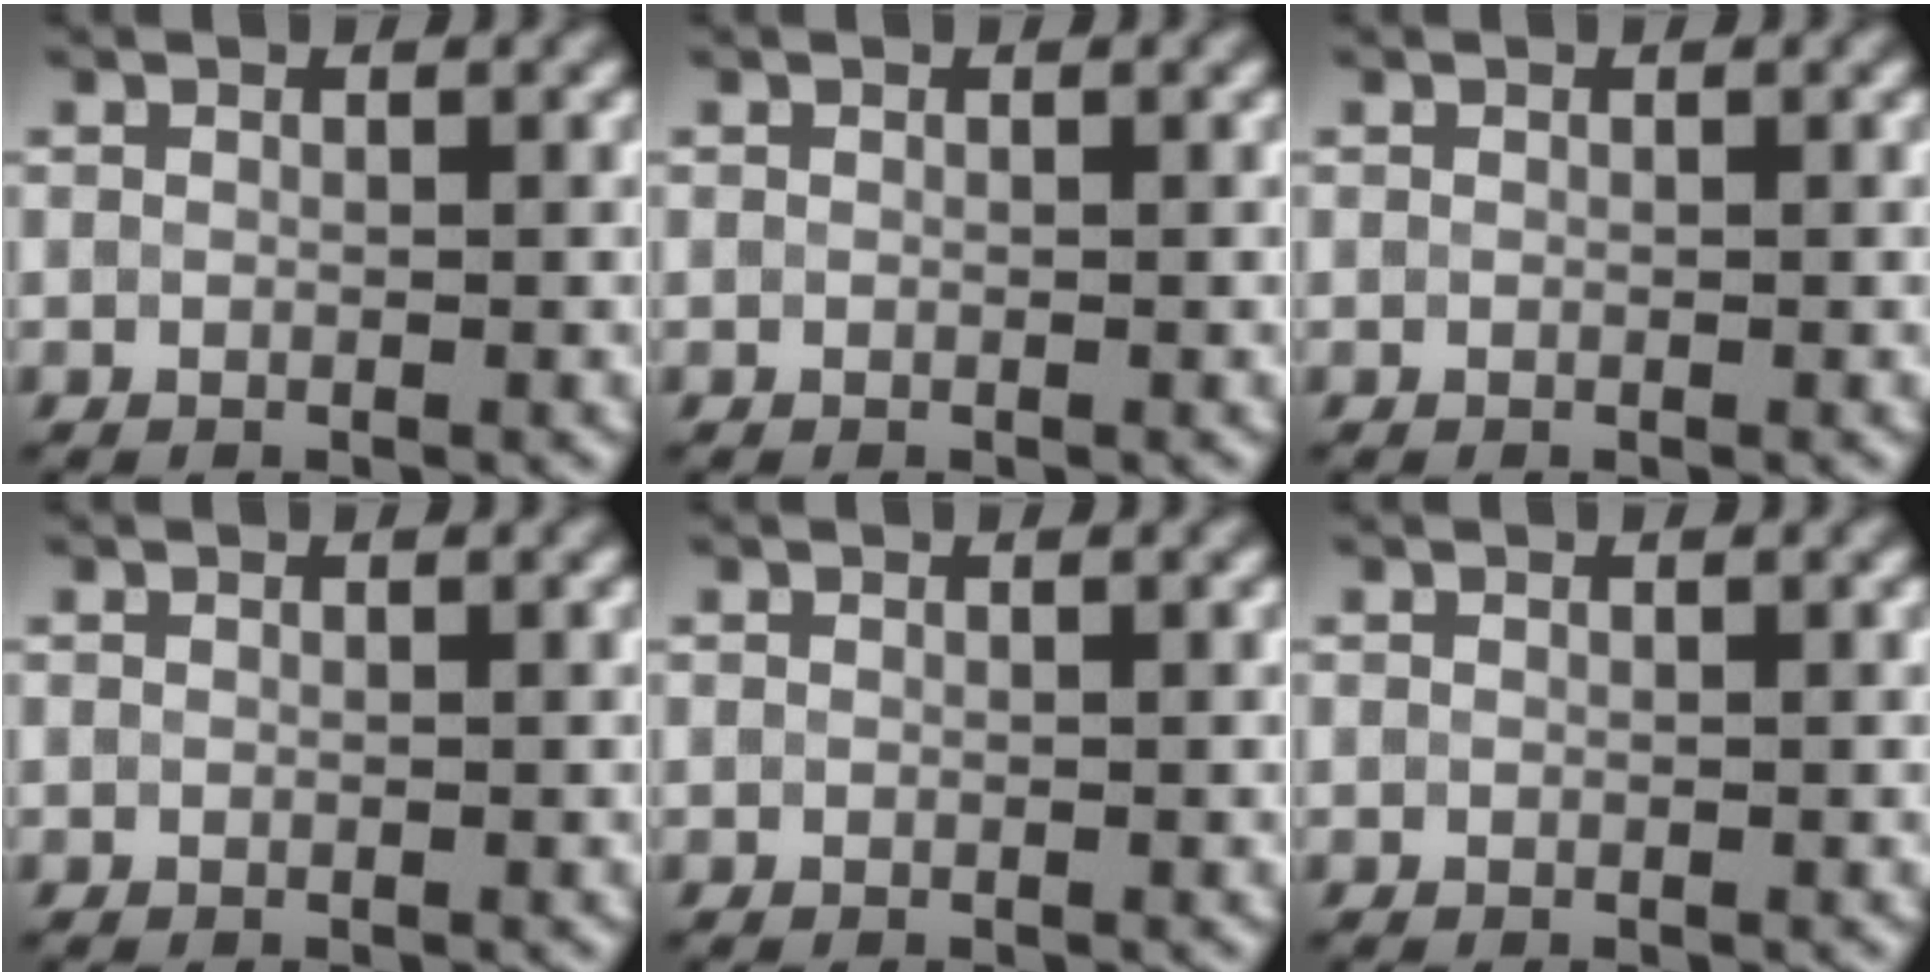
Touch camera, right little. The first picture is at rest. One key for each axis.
{"total": 0.0}
{"total": 0.0}
{"total": 0.0}
{"total": 0.0}
{"total": 0.0}